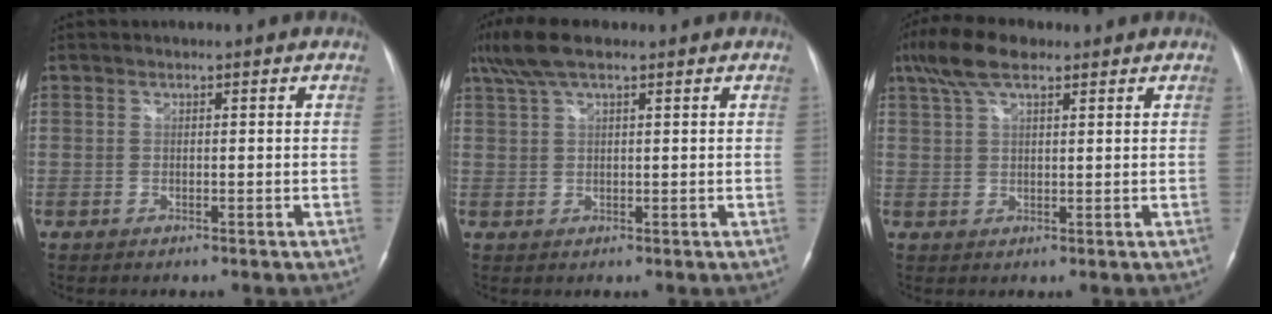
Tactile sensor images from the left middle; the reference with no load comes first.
{"total": 6.4, "force": [4.4, 1.6, 4.4], "torque": [-0.099, 0.030, 0.084]}
{"total": 7.4, "force": [4.8, 2.4, 5.0], "torque": [-0.108, 0.028, 0.090]}